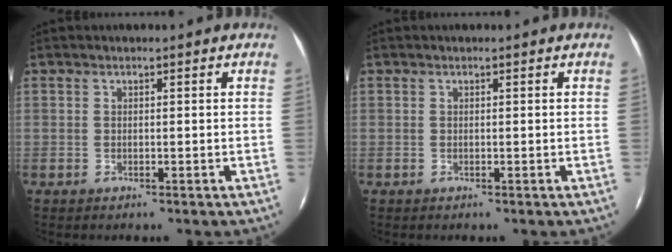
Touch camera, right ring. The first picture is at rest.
{"total": 0.0}